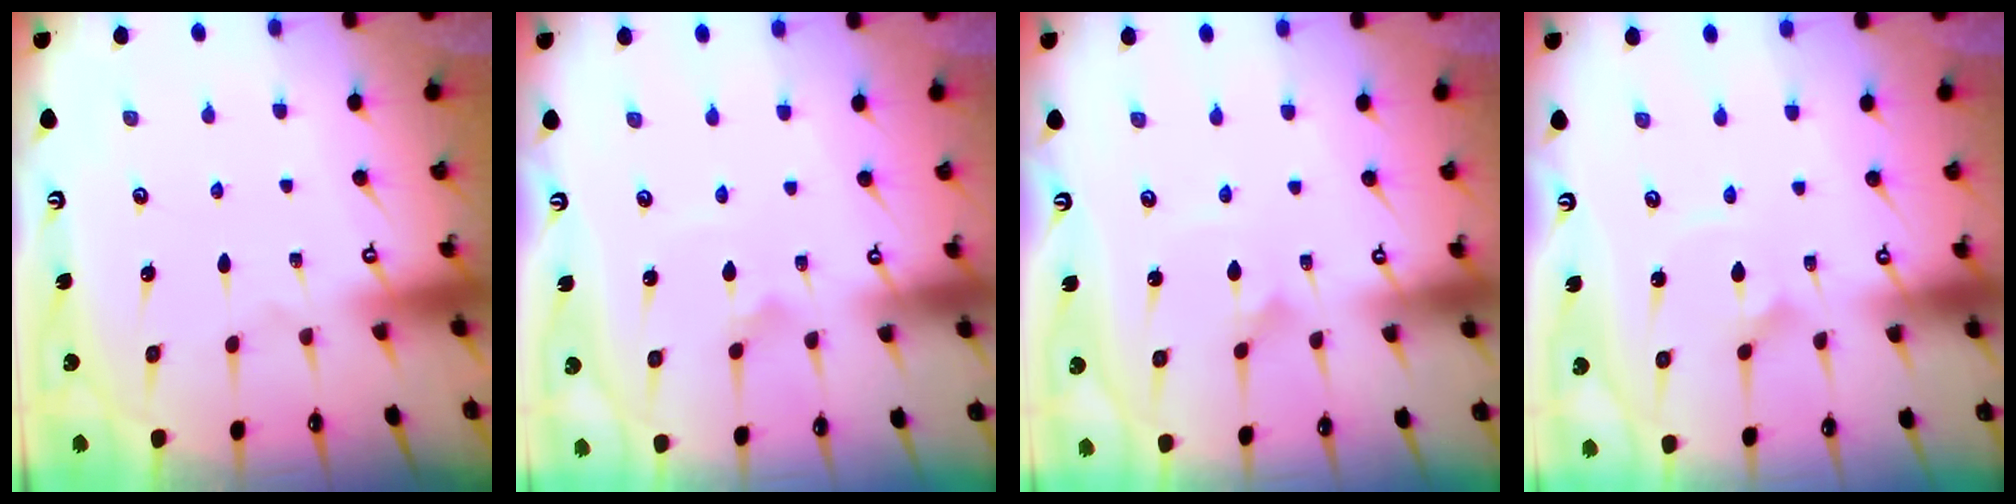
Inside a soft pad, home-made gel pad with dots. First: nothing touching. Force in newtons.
{"total": 1.5, "press": 1.5, "slide": 0.0}
{"total": 1.9, "press": 1.9, "slide": 0.1}
{"total": 2.3, "press": 2.3, "slide": 0.3}